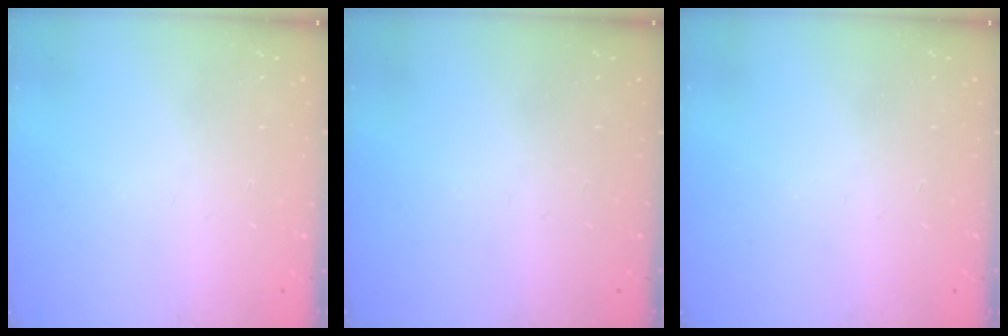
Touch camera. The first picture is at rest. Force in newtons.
{"total": 0.0}
{"total": 0.0}